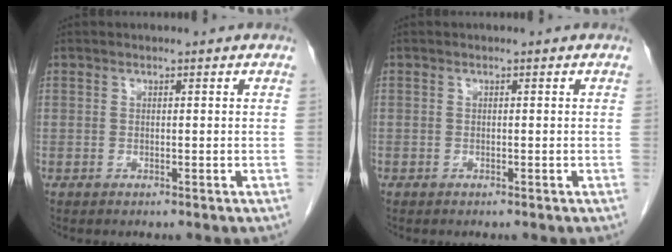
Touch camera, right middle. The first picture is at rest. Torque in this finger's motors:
{"motor_torque": [0.04, -0.27, 0.05, 0.00]}